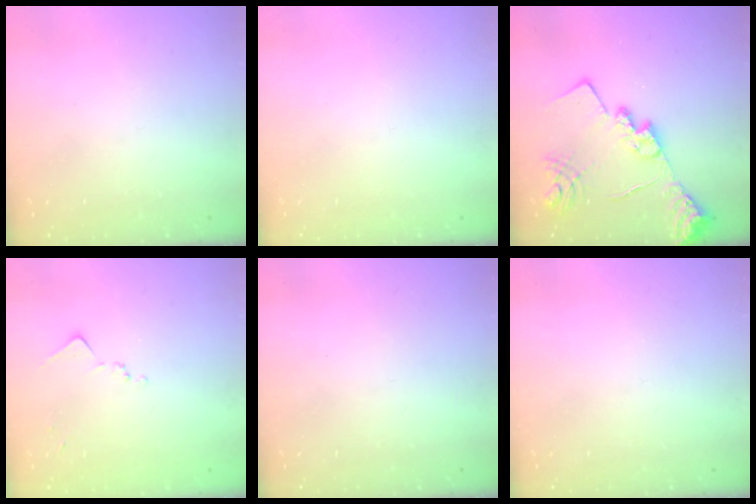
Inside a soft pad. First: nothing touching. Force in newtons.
{"total": 0.0}
{"total": 17.2, "press": 17.1, "slide": 1.7}
{"total": 7.5, "press": 7.4, "slide": 0.8}
{"total": 0.0}
{"total": 0.0}